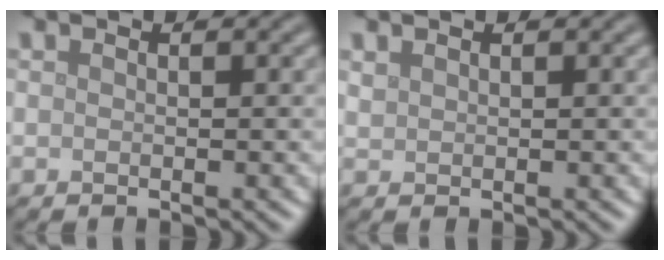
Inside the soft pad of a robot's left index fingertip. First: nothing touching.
{"total": 0.8, "force": [0.8, 0.4, 0.1], "torque": [-0.006, 0.001, 0.019]}